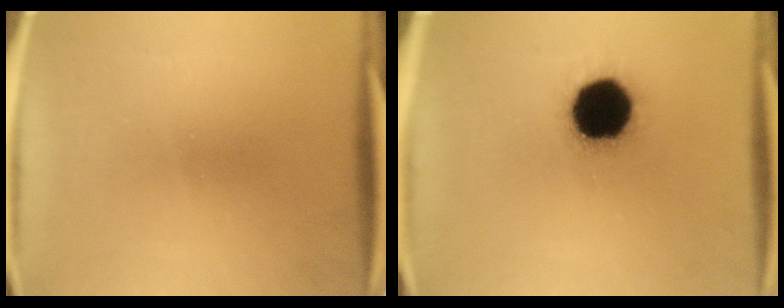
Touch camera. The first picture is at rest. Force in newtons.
{"total": 19.8}